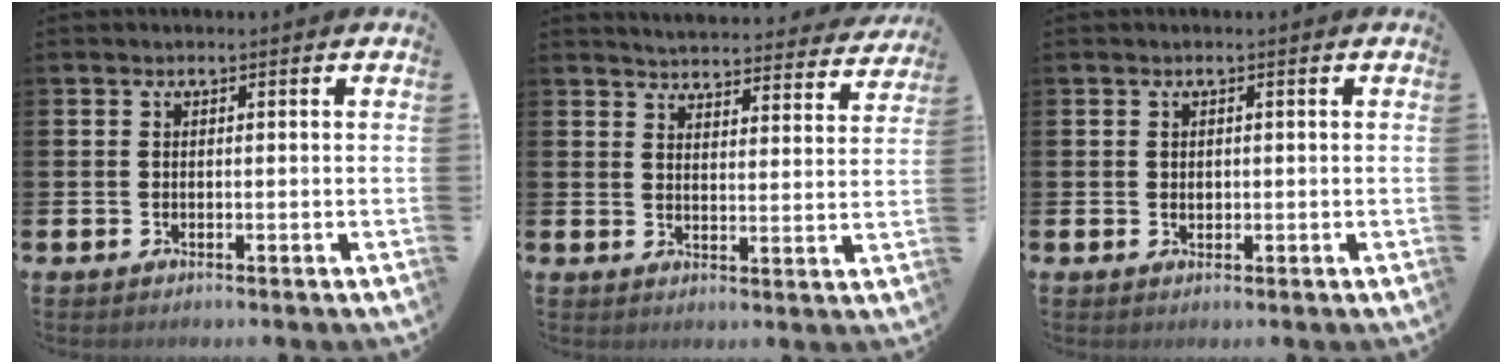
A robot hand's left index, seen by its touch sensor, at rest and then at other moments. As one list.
[{"total": 4.6, "force": [4.6, 0.6, 0.2], "torque": [-0.015, -0.038, 0.078]}, {"total": 0.8, "force": [0.3, 0.6, 0.4], "torque": [0.005, -0.001, 0.002]}]